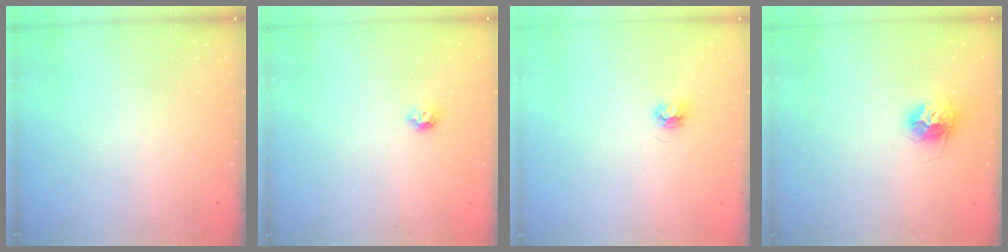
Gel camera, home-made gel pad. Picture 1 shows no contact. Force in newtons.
{"total": 5.4, "press": 5.4, "slide": 0.9}
{"total": 3.7, "press": 3.7, "slide": 0.5}
{"total": 11.4, "press": 11.4, "slide": 0.9}